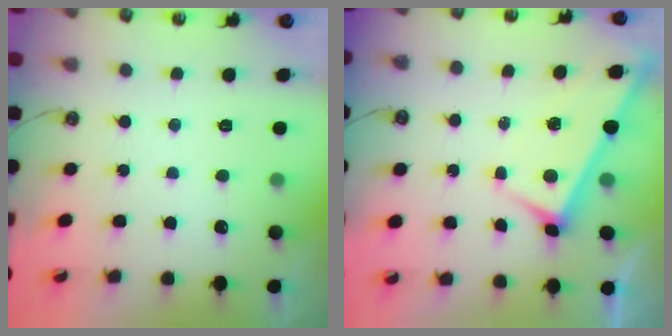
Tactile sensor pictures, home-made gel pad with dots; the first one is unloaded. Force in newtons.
{"total": 3.0, "press": 3.0, "slide": 0.1}